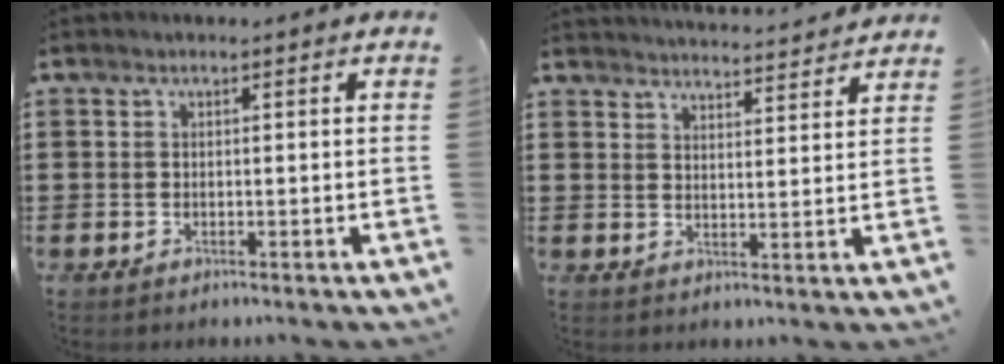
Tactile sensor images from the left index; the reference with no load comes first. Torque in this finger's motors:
{"motor_torque": [2.14, 0.00, 0.00, 0.01]}